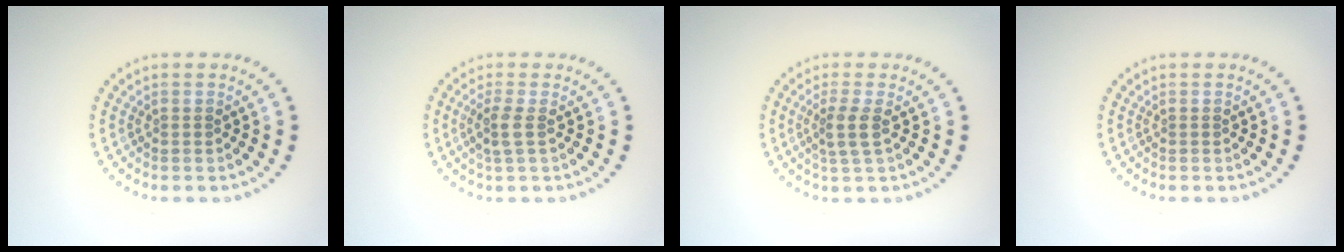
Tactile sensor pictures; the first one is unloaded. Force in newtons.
{"total": 1.7, "press": 1.4, "slide": 0.9}
{"total": 2.2, "press": 1.7, "slide": 1.3}
{"total": 0.0}